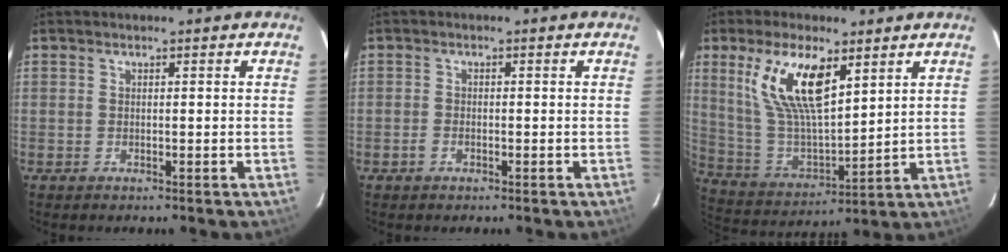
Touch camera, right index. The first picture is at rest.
{"total": 1.5, "force": [-0.9, 0.9, 0.8], "torque": [-0.018, -0.001, -0.018]}
{"total": 15.1, "force": [7.7, 5.7, 11.7], "torque": [-0.227, 0.004, 0.163]}